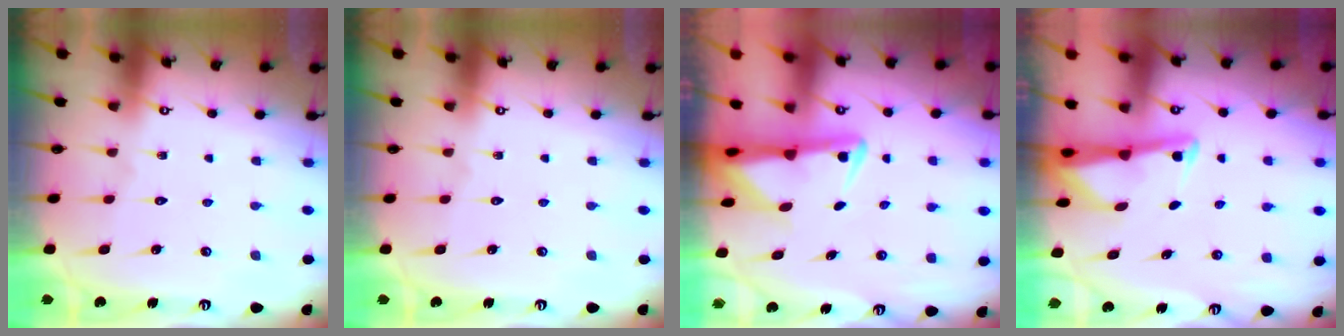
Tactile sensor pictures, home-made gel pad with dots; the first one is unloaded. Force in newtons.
{"total": 0.0}
{"total": 3.3, "press": 3.3, "slide": 0.6}
{"total": 2.9, "press": 2.9, "slide": 0.3}